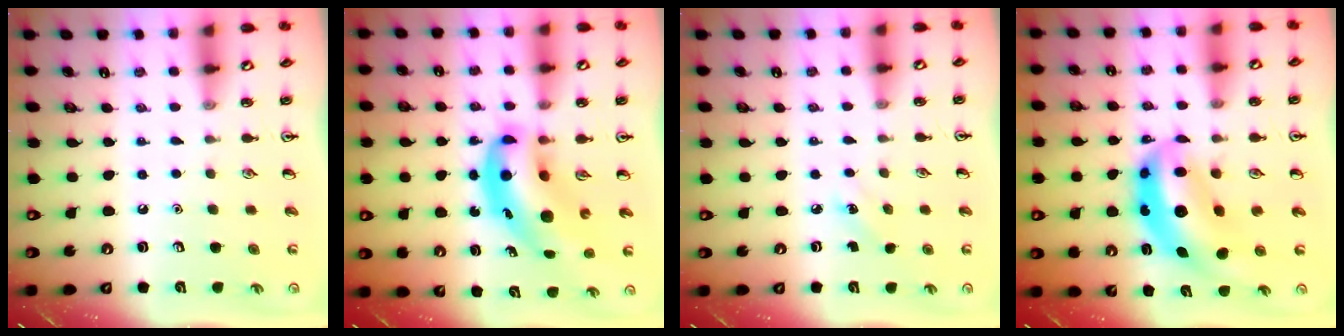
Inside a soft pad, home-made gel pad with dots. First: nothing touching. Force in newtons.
{"total": 11.3, "press": 10.8, "slide": 3.3}
{"total": 3.1, "press": 2.9, "slide": 1.1}
{"total": 11.2, "press": 10.7, "slide": 3.2}